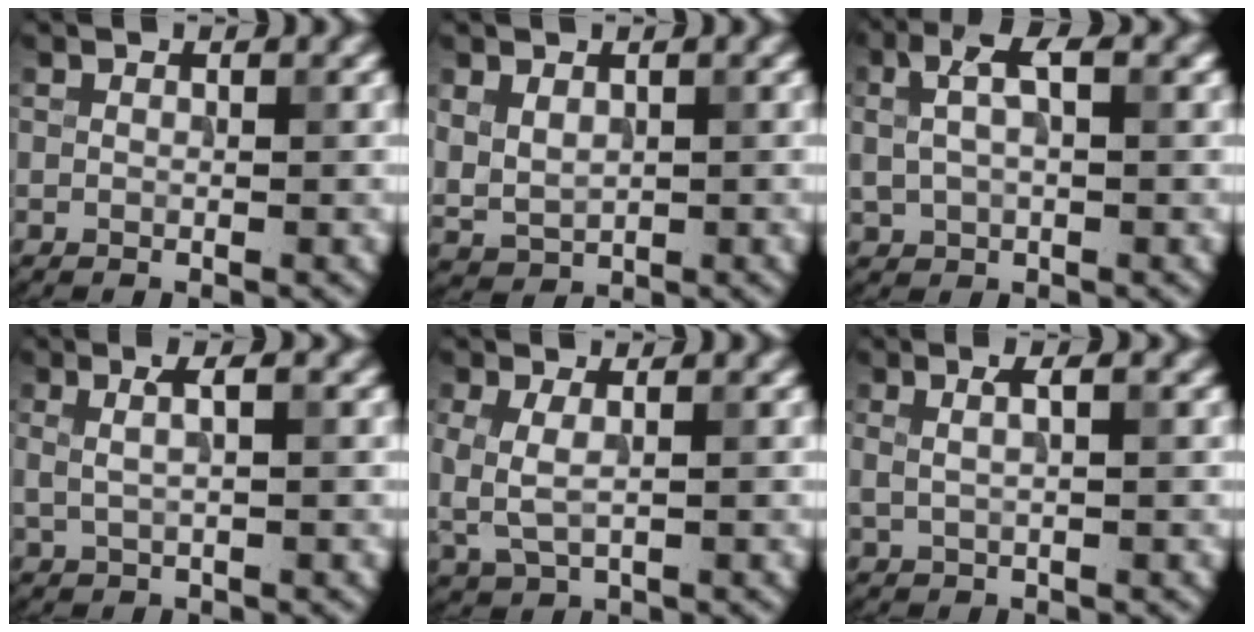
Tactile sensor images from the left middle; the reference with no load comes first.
{"total": 2.6, "force": [0.6, 1.9, 1.6], "torque": [-0.039, -0.003, 0.018]}
{"total": 3.6, "force": [1.0, 1.8, 2.9], "torque": [-0.063, 0.009, 0.019]}
{"total": 2.4, "force": [0.7, 0.7, 2.2], "torque": [-0.037, 0.004, 0.012]}
{"total": 2.9, "force": [0.1, 1.6, 2.5], "torque": [-0.063, -0.003, 0.003]}
{"total": 2.1, "force": [0.7, 0.6, 1.9], "torque": [-0.032, 0.003, 0.011]}